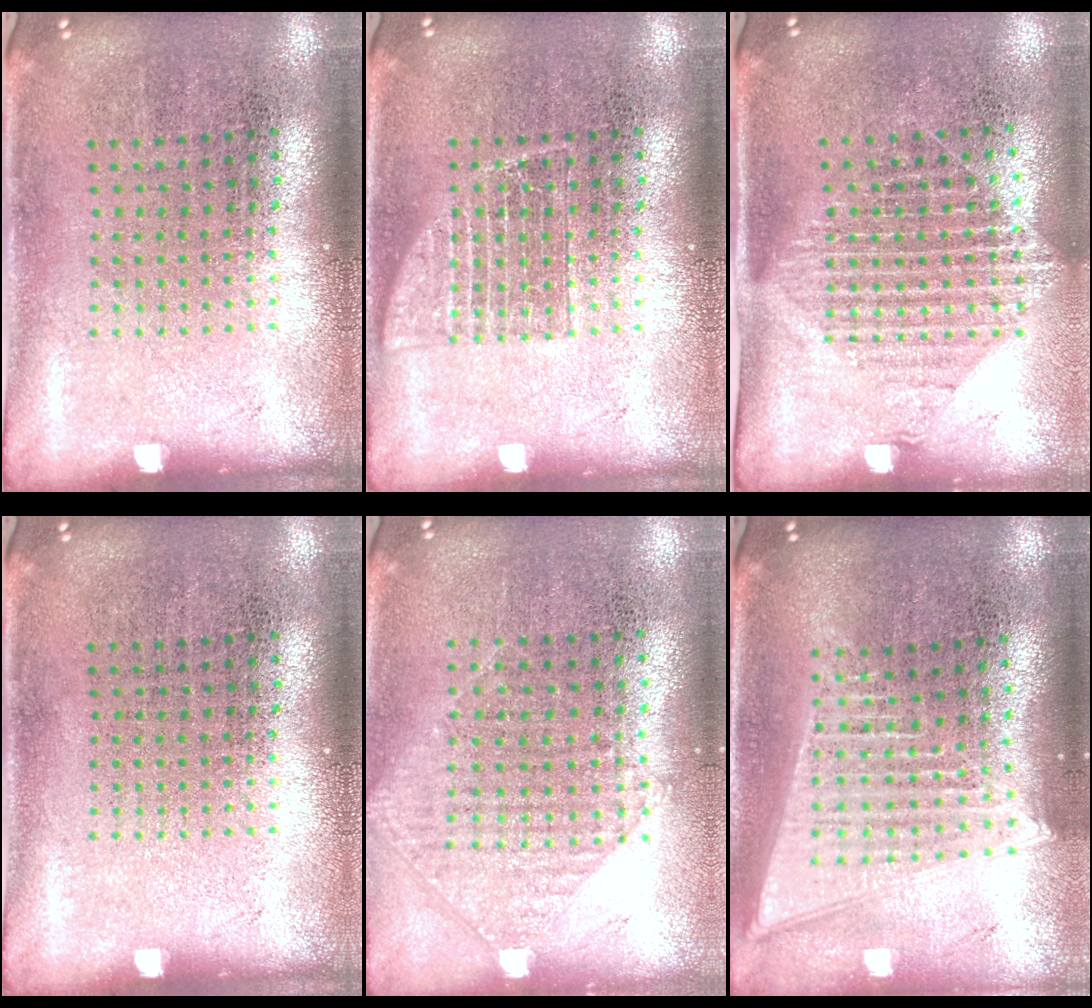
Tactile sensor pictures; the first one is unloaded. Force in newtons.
{"total": 1.8, "press": 1.7, "slide": 0.5}
{"total": 1.6, "press": 1.3, "slide": 0.9}
{"total": 0.0}
{"total": 0.9, "press": 0.8, "slide": 0.3}
{"total": 2.0, "press": 1.7, "slide": 1.1}